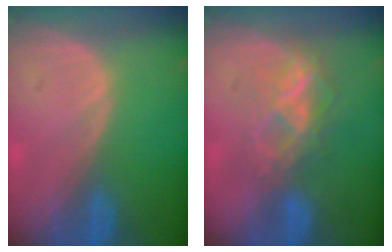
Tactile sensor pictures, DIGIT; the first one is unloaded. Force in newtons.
{"total": 6.3, "press": 5.8, "slide": 2.6}